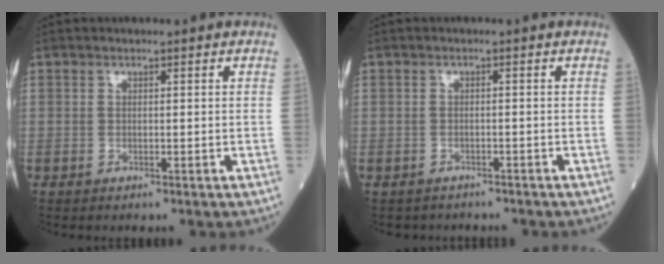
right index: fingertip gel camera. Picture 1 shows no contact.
{"total": 5.3, "force": [-4.4, 2.8, 0.9], "torque": [-0.024, 0.009, -0.057]}